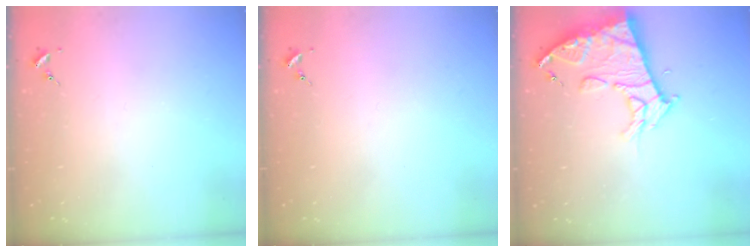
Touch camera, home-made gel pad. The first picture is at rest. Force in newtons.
{"total": 0.0}
{"total": 14.1, "press": 14.0, "slide": 1.5}